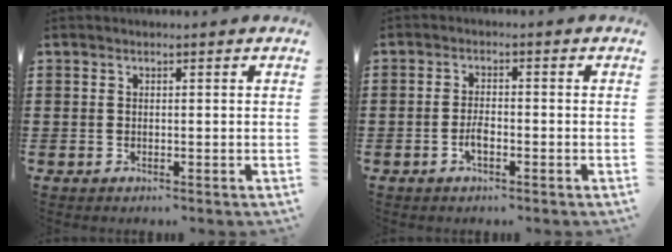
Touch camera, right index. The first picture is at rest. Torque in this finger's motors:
{"motor_torque": [0.65, 0.57, 0.34, 0.07]}